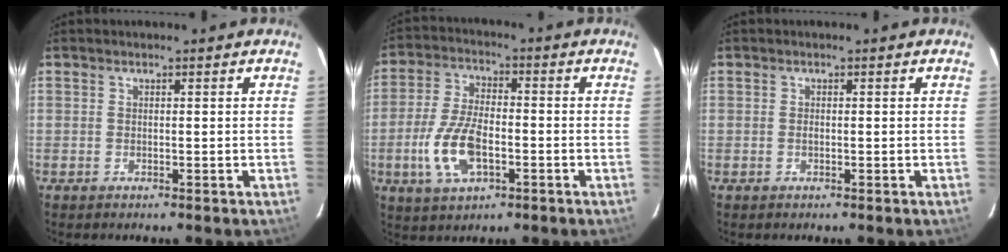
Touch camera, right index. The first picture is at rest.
{"total": 11.2, "force": [-3.5, 5.5, 9.1], "torque": [-0.198, -0.002, -0.061]}
{"total": 0.6, "force": [-0.1, 0.4, 0.4], "torque": [-0.009, -0.001, -0.002]}